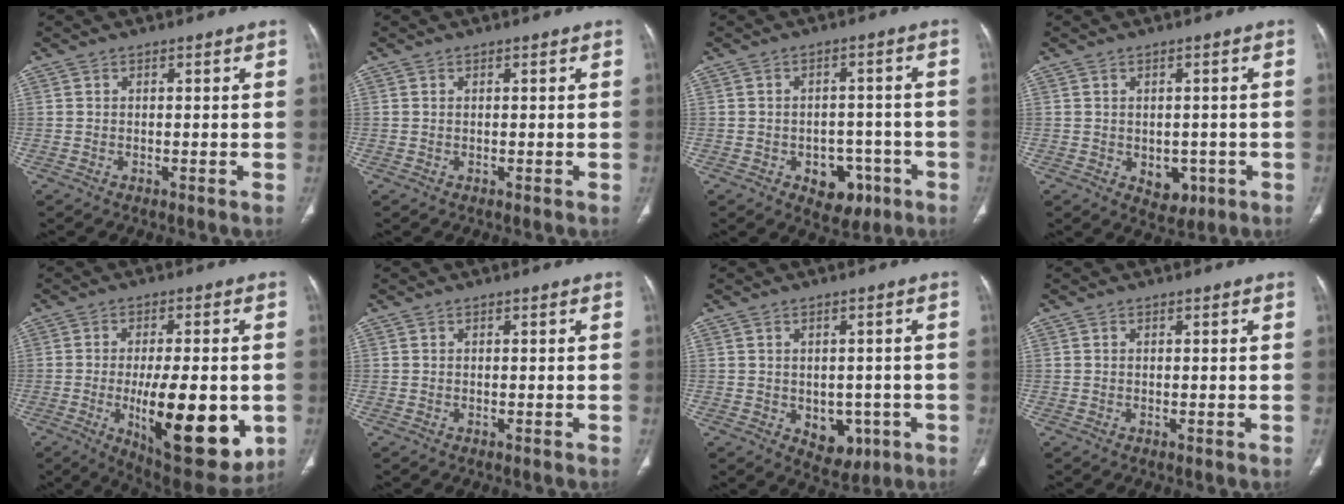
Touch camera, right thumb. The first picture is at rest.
{"total": 0.0}
{"total": 7.7, "force": [-3.4, 5.5, 4.1], "torque": [-0.019, 0.029, -0.037]}
{"total": 4.9, "force": [-1.2, 3.6, 3.1], "torque": [-0.021, 0.003, -0.002]}
{"total": 20.5, "force": [-4.4, 7.7, 18.5], "torque": [-0.249, -0.022, -0.044]}
{"total": 0.0}
{"total": 6.7, "force": [-1.7, 4.9, 4.2], "torque": [-0.026, 0.007, -0.006]}
{"total": 0.0}